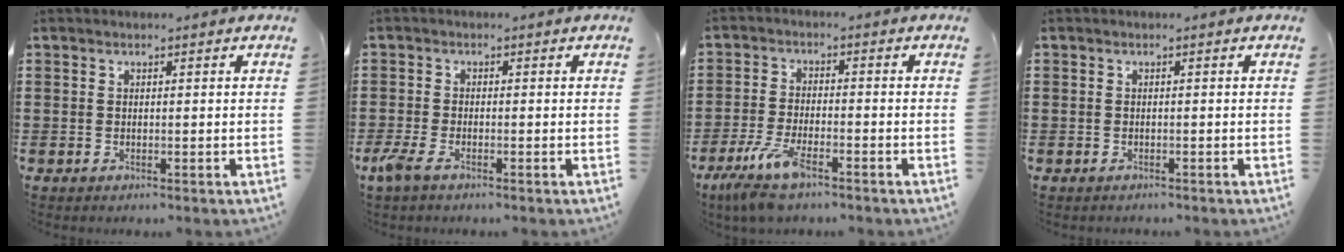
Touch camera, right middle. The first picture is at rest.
{"total": 2.3, "force": [-1.4, 0.7, 1.7], "torque": [-0.060, -0.012, -0.033]}
{"total": 7.1, "force": [-4.9, 1.6, 4.8], "torque": [-0.117, -0.017, -0.095]}
{"total": 0.6, "force": [-0.6, 0.3, -0.1], "torque": [0.001, 0.002, -0.013]}